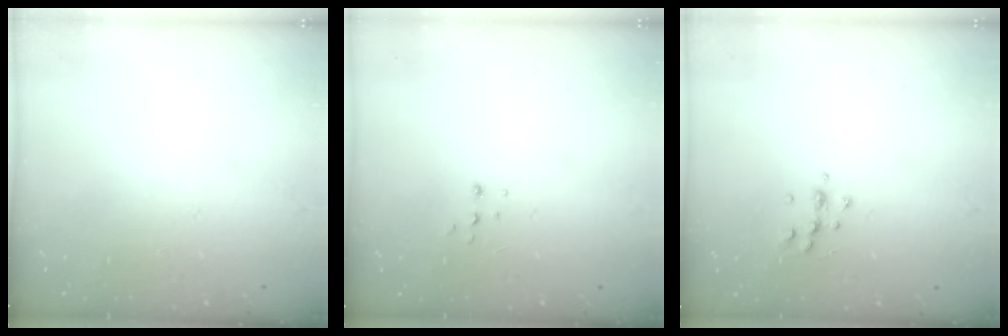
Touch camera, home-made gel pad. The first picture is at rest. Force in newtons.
{"total": 5.0, "press": 4.9, "slide": 0.9}
{"total": 6.3, "press": 6.2, "slide": 1.0}